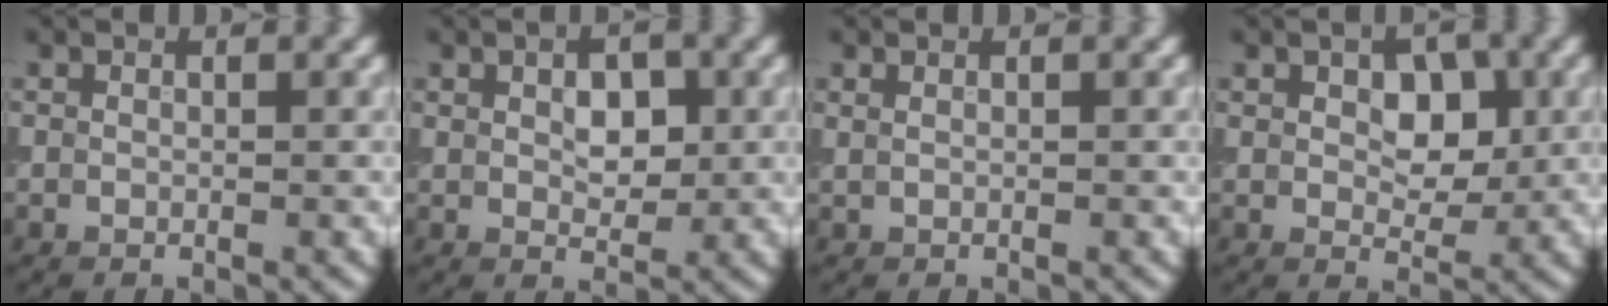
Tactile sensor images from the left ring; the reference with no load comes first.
{"total": 3.0, "force": [0.7, 1.8, 2.3], "torque": [-0.036, 0.000, 0.012]}
{"total": 0.7, "force": [0.4, 0.4, 0.4], "torque": [-0.007, -0.001, 0.005]}
{"total": 3.9, "force": [0.9, 2.4, 2.9], "torque": [-0.042, -0.001, 0.013]}